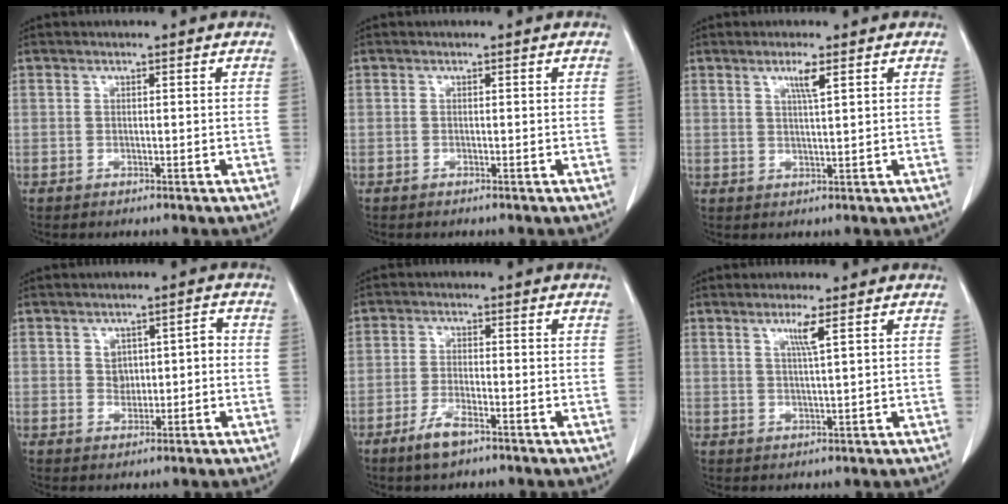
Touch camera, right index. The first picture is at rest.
{"total": 0.0}
{"total": 2.7, "force": [1.4, -0.2, 2.3], "torque": [-0.047, -0.003, 0.026]}
{"total": 3.4, "force": [0.1, 2.5, 2.4], "torque": [-0.029, 0.021, 0.011]}
{"total": 4.3, "force": [-3.0, 1.0, 3.0], "torque": [-0.068, -0.004, -0.056]}
{"total": 2.9, "force": [1.5, -0.7, 2.4], "torque": [-0.050, -0.005, 0.030]}